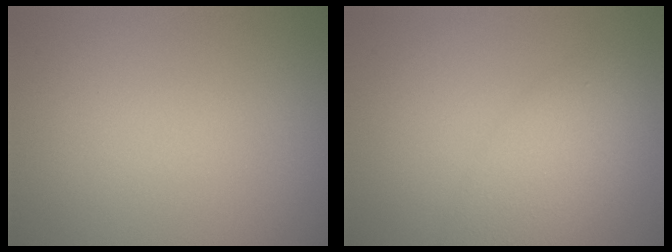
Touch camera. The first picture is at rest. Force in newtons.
{"total": 4.7, "press": 4.7, "slide": 0.1}